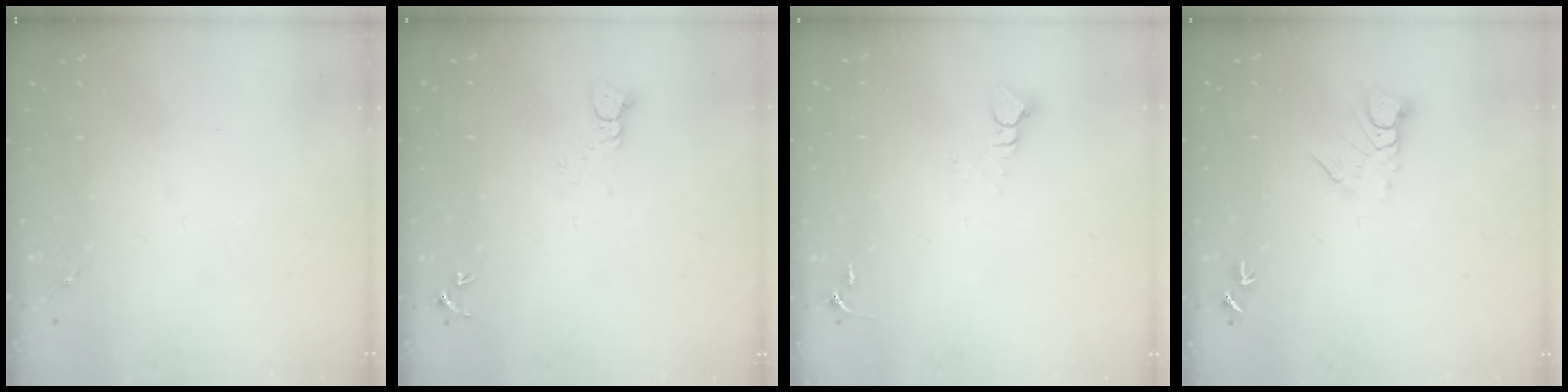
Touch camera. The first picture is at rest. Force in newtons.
{"total": 2.6, "press": 2.6, "slide": 0.1}
{"total": 3.6, "press": 3.6, "slide": 0.2}
{"total": 5.9, "press": 5.9, "slide": 0.5}